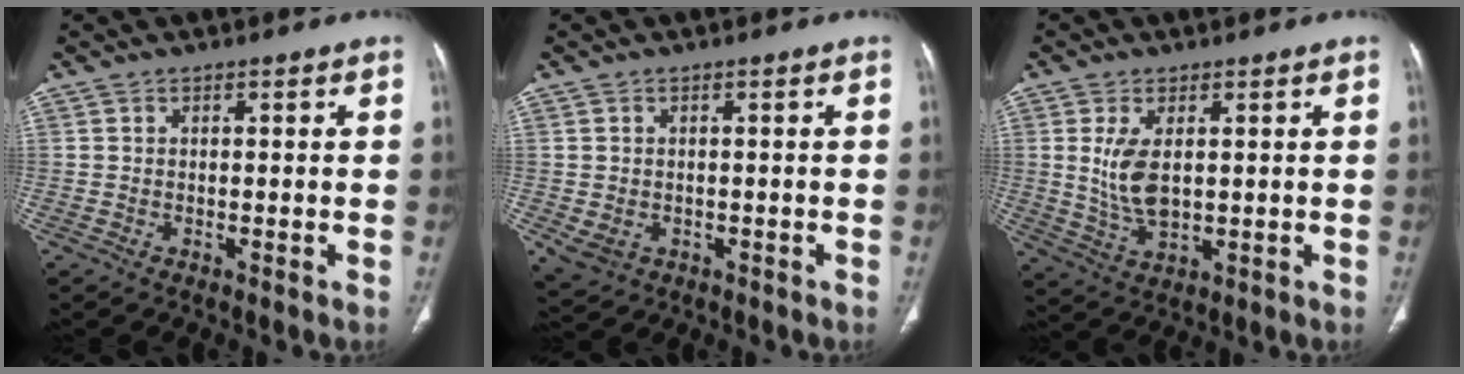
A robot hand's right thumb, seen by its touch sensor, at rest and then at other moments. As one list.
[{"total": 3.8, "force": [-0.8, 3.2, 1.9], "torque": [-0.040, 0.000, 0.003]}, {"total": 7.5, "force": [1.3, 3.8, 6.3], "torque": [-0.123, -0.014, 0.037]}]